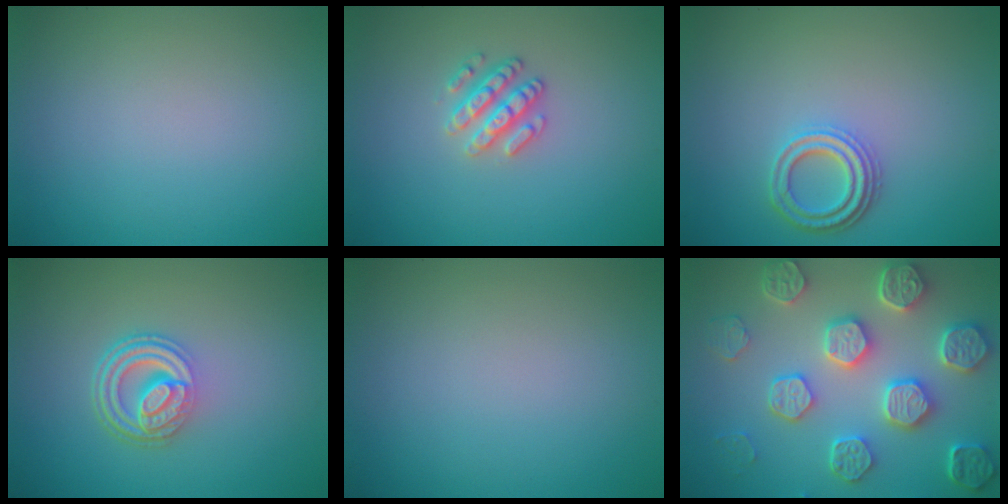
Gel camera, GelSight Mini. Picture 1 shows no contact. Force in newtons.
{"total": 2.6, "press": 2.5, "slide": 0.4}
{"total": 3.0, "press": 2.6, "slide": 1.6}
{"total": 4.6, "press": 3.3, "slide": 3.2}
{"total": 0.0}
{"total": 7.6, "press": 6.3, "slide": 4.3}